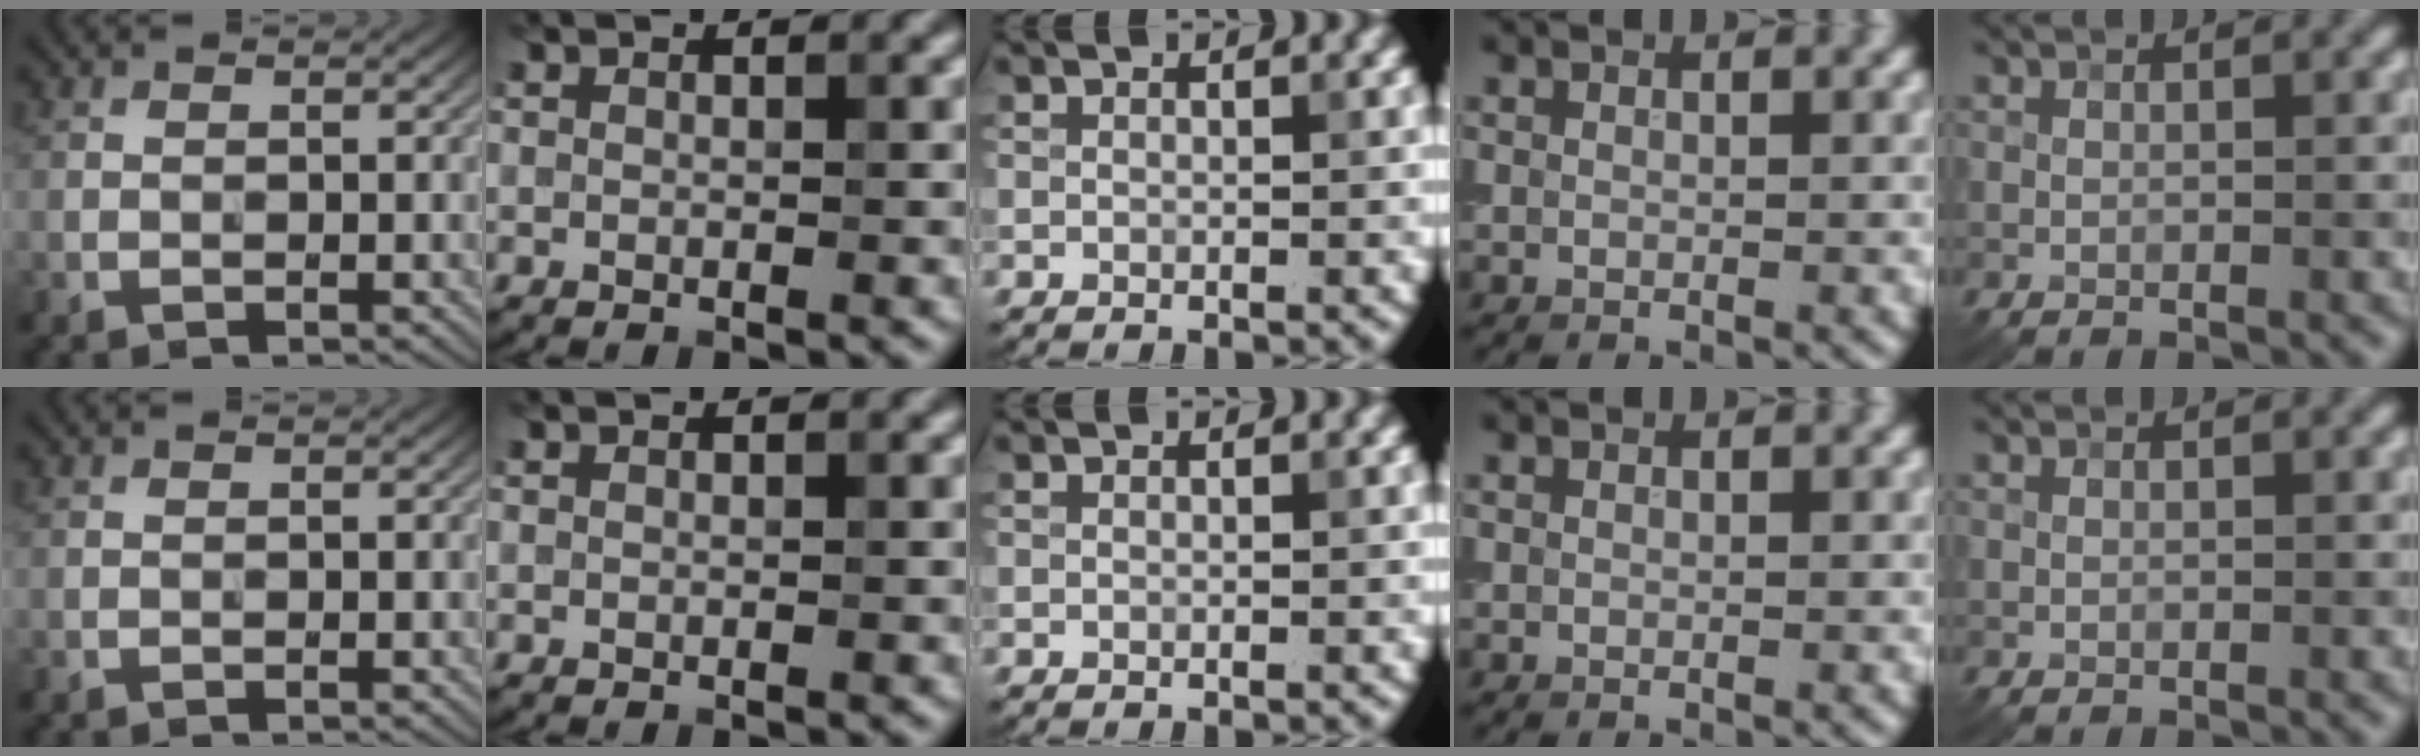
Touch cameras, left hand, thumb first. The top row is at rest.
{}